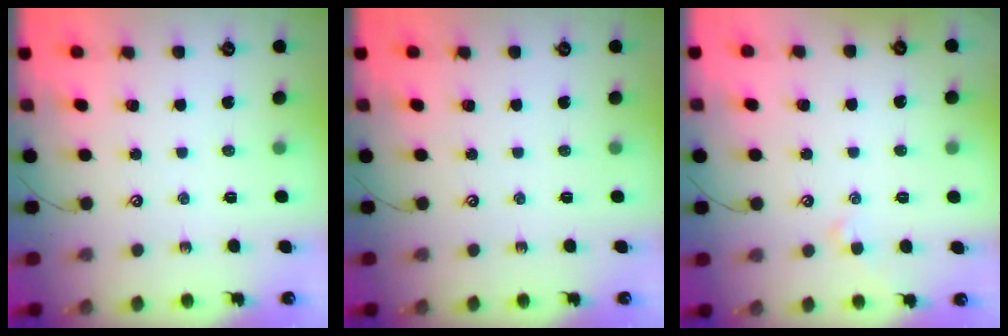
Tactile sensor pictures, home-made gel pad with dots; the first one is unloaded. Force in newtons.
{"total": 0.0}
{"total": 2.1, "press": 2.1, "slide": 0.3}